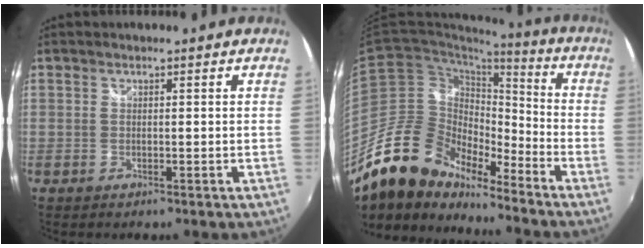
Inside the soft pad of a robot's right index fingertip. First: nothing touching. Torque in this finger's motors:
{"motor_torque": [0.72, -0.75, 0.10, -0.21]}